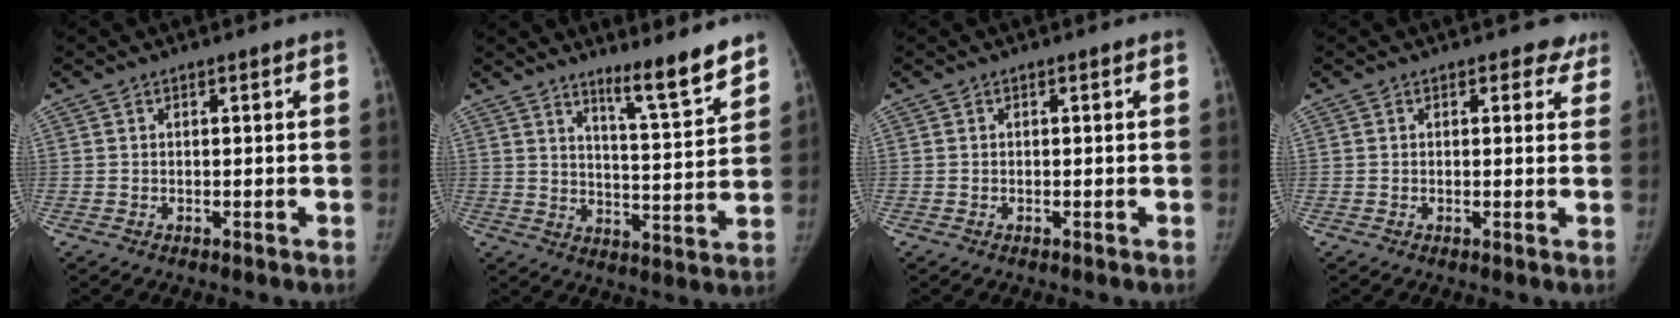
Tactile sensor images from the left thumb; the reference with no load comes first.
{"total": 9.6, "force": [7.7, 0.7, 5.7], "torque": [-0.074, -0.068, 0.123]}
{"total": 0.0}
{"total": 3.4, "force": [2.6, 2.1, 0.7], "torque": [0.026, -0.012, 0.014]}